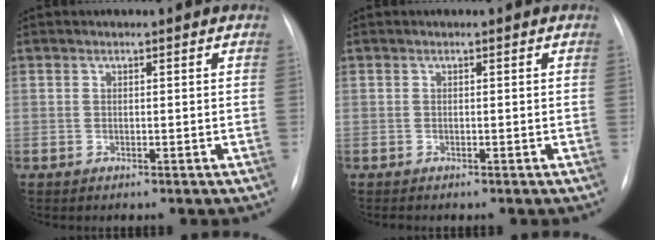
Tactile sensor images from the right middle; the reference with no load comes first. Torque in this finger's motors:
{"motor_torque": [-0.01, 0.00, 0.01, 0.01]}